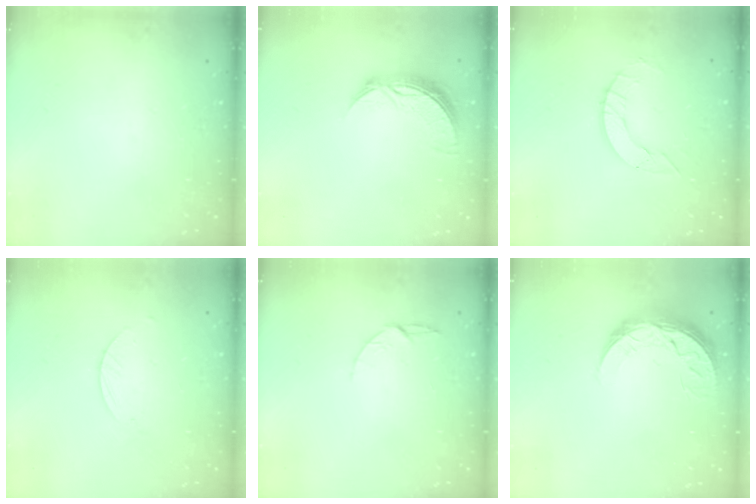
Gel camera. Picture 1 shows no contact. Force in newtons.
{"total": 8.3, "press": 8.2, "slide": 0.3}
{"total": 7.1, "press": 7.0, "slide": 0.7}
{"total": 1.8, "press": 1.8, "slide": 0.1}
{"total": 5.1, "press": 5.1, "slide": 0.4}
{"total": 9.0, "press": 9.0, "slide": 0.3}